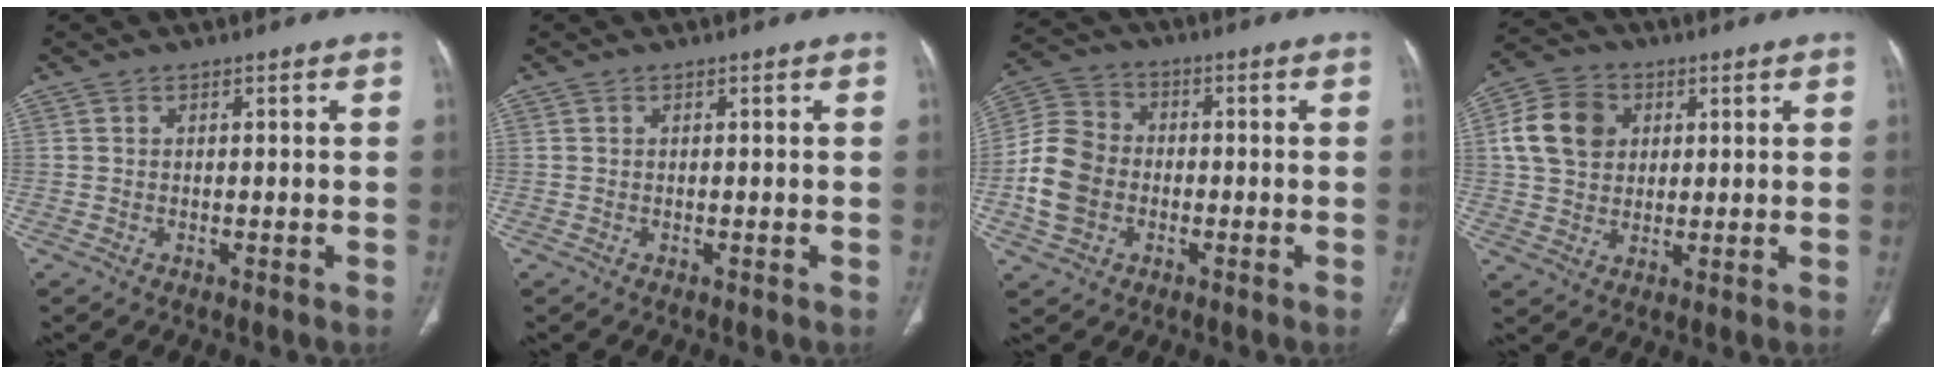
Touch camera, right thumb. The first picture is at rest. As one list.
[{"total": 0.0}, {"total": 10.9, "force": [-2.2, 8.8, 5.9], "torque": [-0.111, 0.027, -0.046]}, {"total": 10.8, "force": [2.5, 8.7, 5.9], "torque": [-0.093, 0.006, 0.042]}]